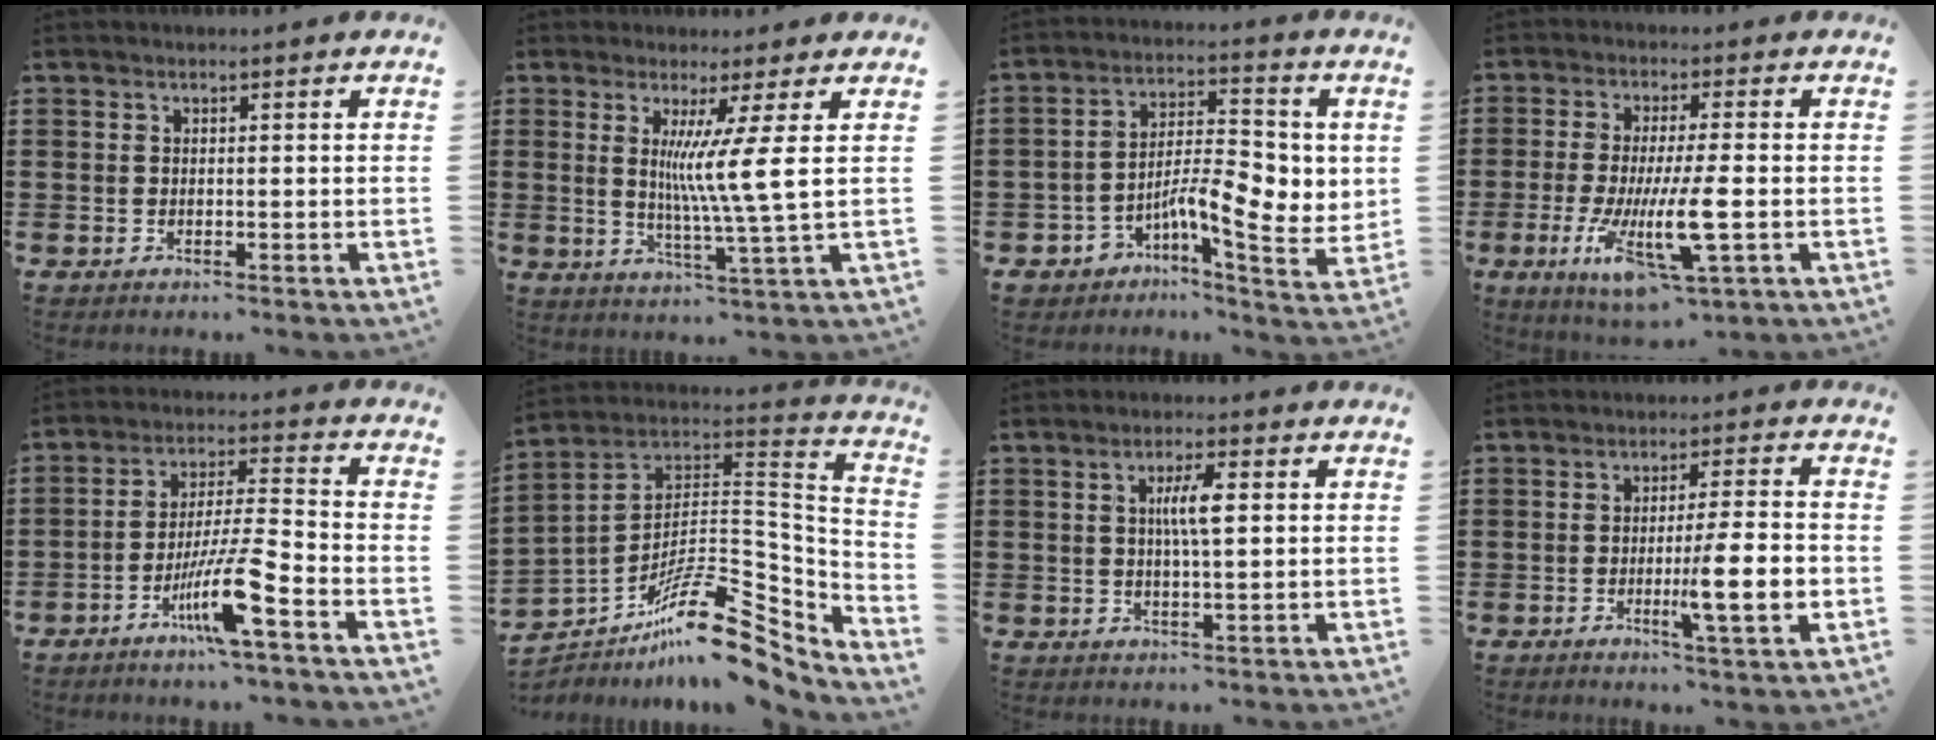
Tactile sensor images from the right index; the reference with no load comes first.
{"total": 8.2, "force": [1.7, -1.7, 7.9], "torque": [-0.150, -0.012, 0.020]}
{"total": 8.2, "force": [-1.9, 3.8, 7.0], "torque": [-0.107, -0.004, -0.037]}
{"total": 11.4, "force": [-3.0, 2.5, 10.8], "torque": [-0.215, -0.021, -0.051]}
{"total": 10.4, "force": [-5.4, 0.9, 8.8], "torque": [-0.176, -0.004, -0.102]}
{"total": 14.7, "force": [-10.2, 4.4, 9.6], "torque": [-0.150, 0.019, -0.183]}
{"total": 4.4, "force": [0.7, 0.7, 4.2], "torque": [-0.083, 0.004, 0.008]}
{"total": 9.1, "force": [-2.1, 0.7, 8.8], "torque": [-0.134, -0.011, -0.037]}